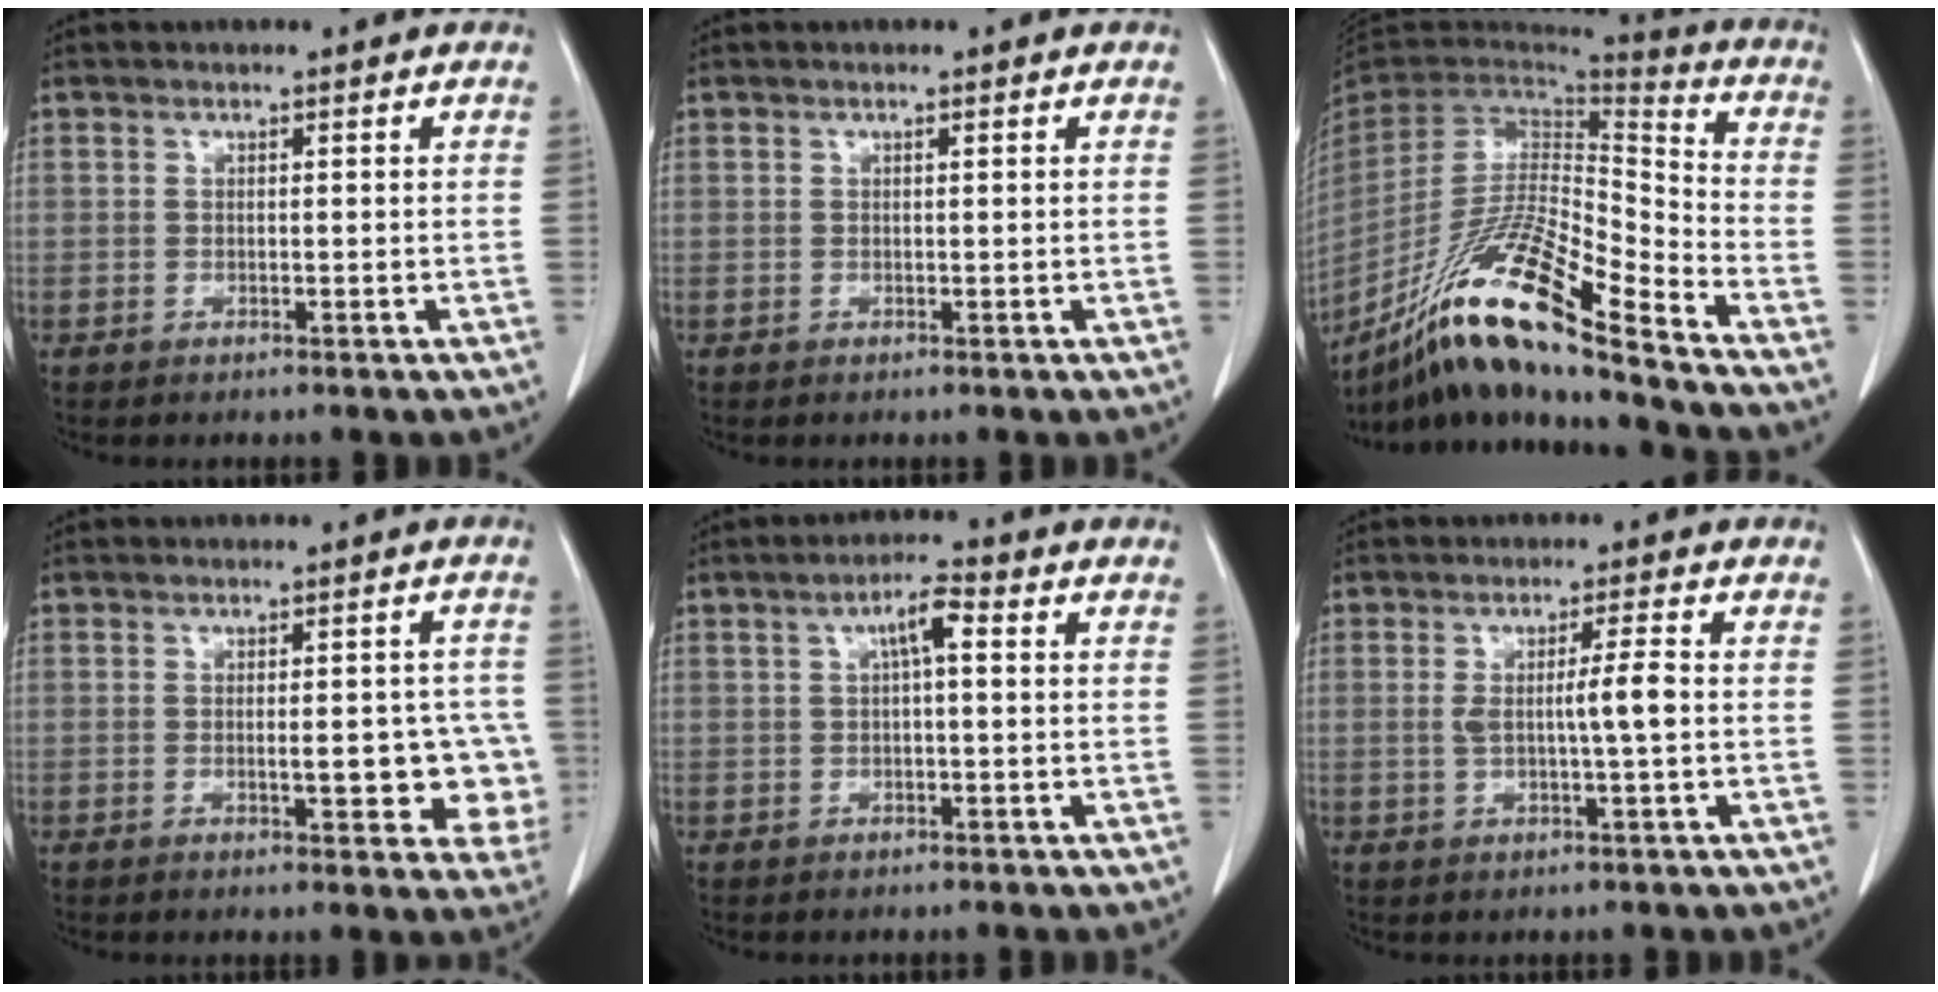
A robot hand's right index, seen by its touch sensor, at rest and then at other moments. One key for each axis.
{"total": 0.0}
{"total": 20.9, "fx": -14.8, "fy": 1.0, "fz": 14.7, "tx": -0.295, "ty": -0.033, "tz": -0.277}
{"total": 8.0, "fx": -1.4, "fy": 2.9, "fz": 7.3, "tx": -0.077, "ty": 0.008, "tz": -0.017}
{"total": 4.0, "fx": 0.9, "fy": 0.7, "fz": 3.8, "tx": -0.068, "ty": 0.013, "tz": 0.013}
{"total": 4.5, "fx": -0.1, "fy": -0.3, "fz": 4.5, "tx": -0.082, "ty": -0.002, "tz": -0.001}